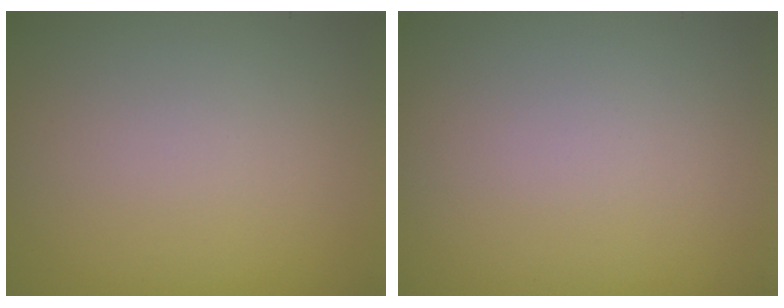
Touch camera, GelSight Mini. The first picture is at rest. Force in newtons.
{"total": 0.0}